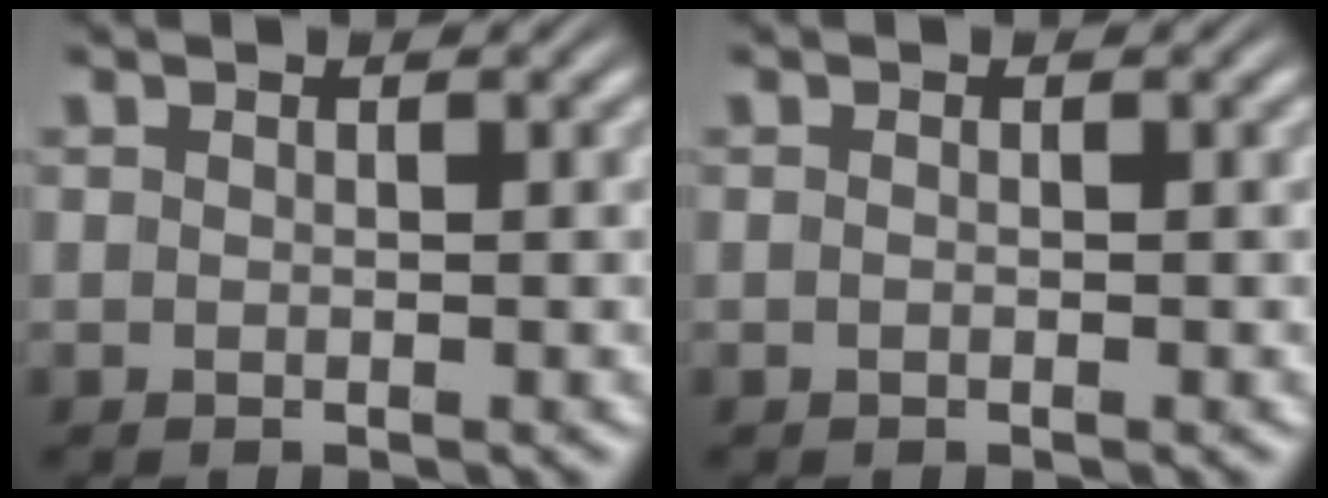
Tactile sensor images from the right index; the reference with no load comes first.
{"total": 0.0}